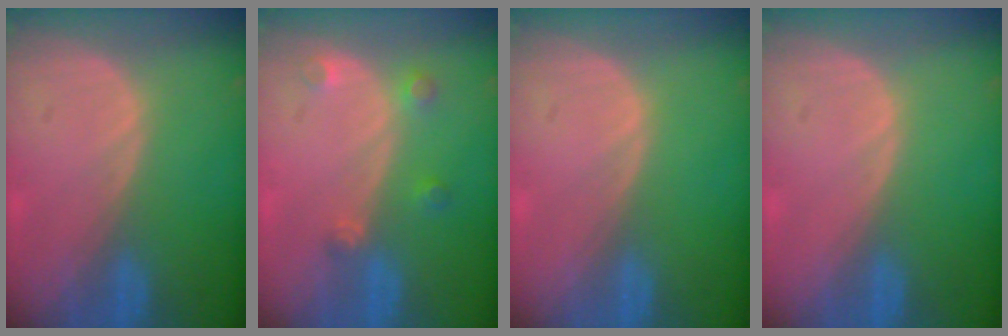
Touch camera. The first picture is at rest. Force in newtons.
{"total": 2.6, "press": 2.6, "slide": 0.5}
{"total": 0.0}
{"total": 0.0}